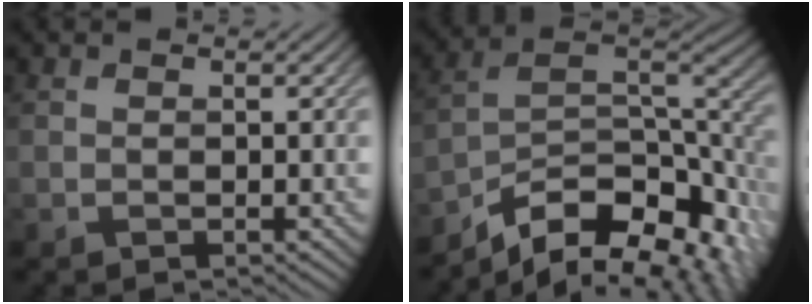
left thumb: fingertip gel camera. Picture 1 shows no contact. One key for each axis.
{"total": 14.0, "fx": -9.7, "fy": 5.4, "fz": 8.6, "tx": -0.173, "ty": -0.024, "tz": -0.143}